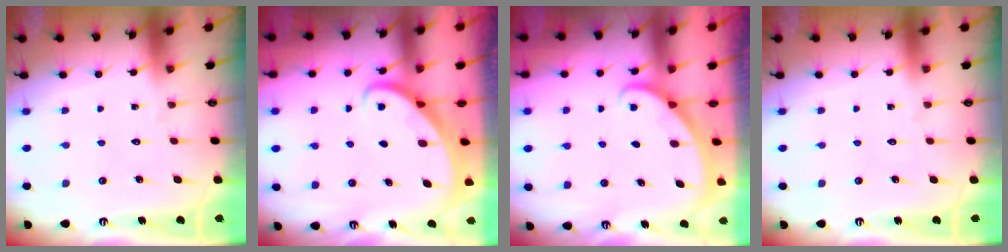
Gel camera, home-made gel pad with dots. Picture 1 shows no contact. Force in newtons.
{"total": 2.8, "press": 2.8, "slide": 0.2}
{"total": 1.4, "press": 1.4, "slide": 0.0}
{"total": 0.0}